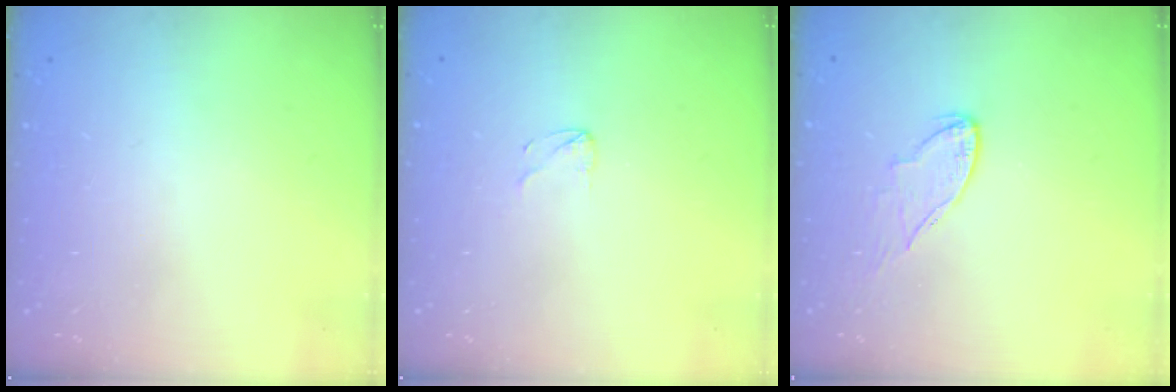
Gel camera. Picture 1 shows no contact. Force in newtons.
{"total": 2.6, "press": 2.6, "slide": 0.2}
{"total": 5.9, "press": 5.9, "slide": 0.6}